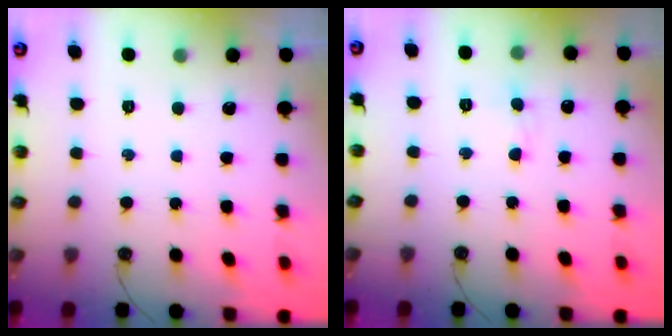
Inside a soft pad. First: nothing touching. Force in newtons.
{"total": 4.1, "press": 4.1, "slide": 0.7}